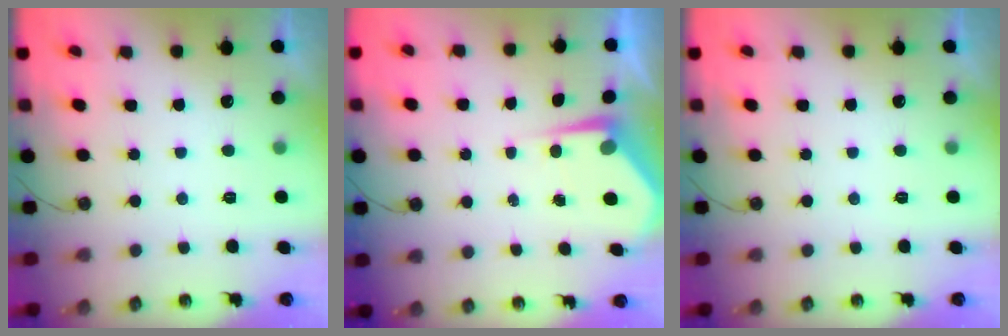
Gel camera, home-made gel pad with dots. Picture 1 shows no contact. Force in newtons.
{"total": 4.2, "press": 4.2, "slide": 0.6}
{"total": 0.0}